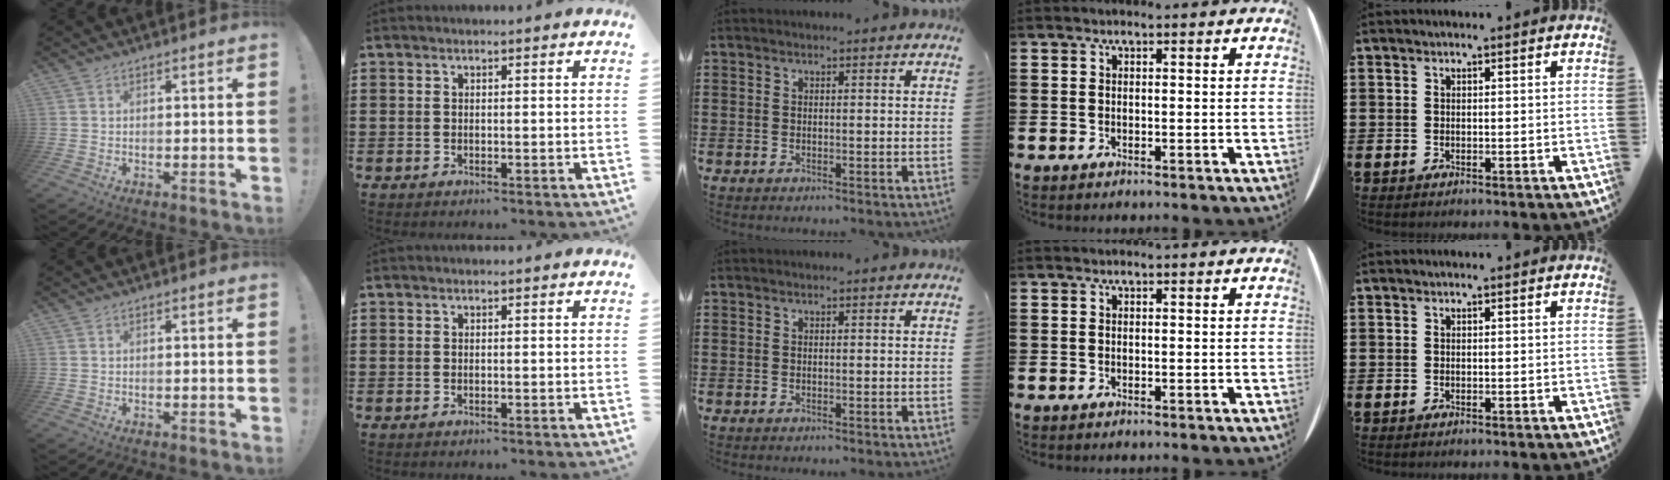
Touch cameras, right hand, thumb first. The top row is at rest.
{}